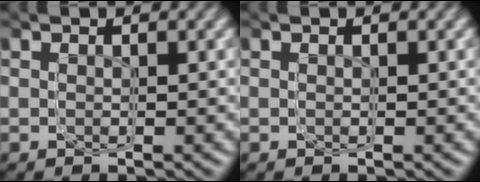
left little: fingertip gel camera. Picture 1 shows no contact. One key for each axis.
{"total": 0.0}